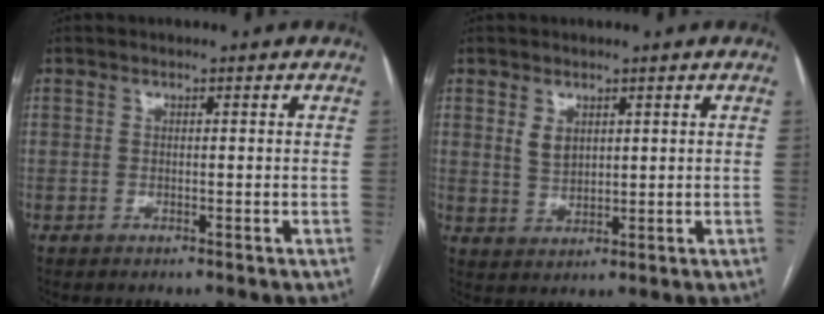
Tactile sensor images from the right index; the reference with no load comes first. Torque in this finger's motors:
{"motor_torque": [0.03, 0.01, 0.06, 0.05]}